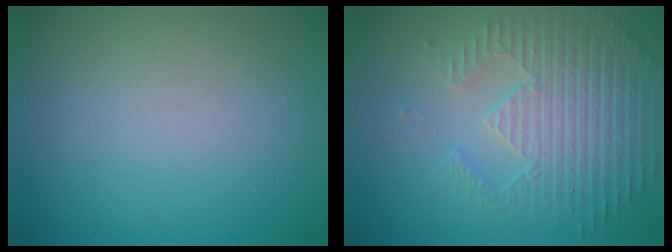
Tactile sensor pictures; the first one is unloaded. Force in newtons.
{"total": 3.8, "press": 3.6, "slide": 1.1}